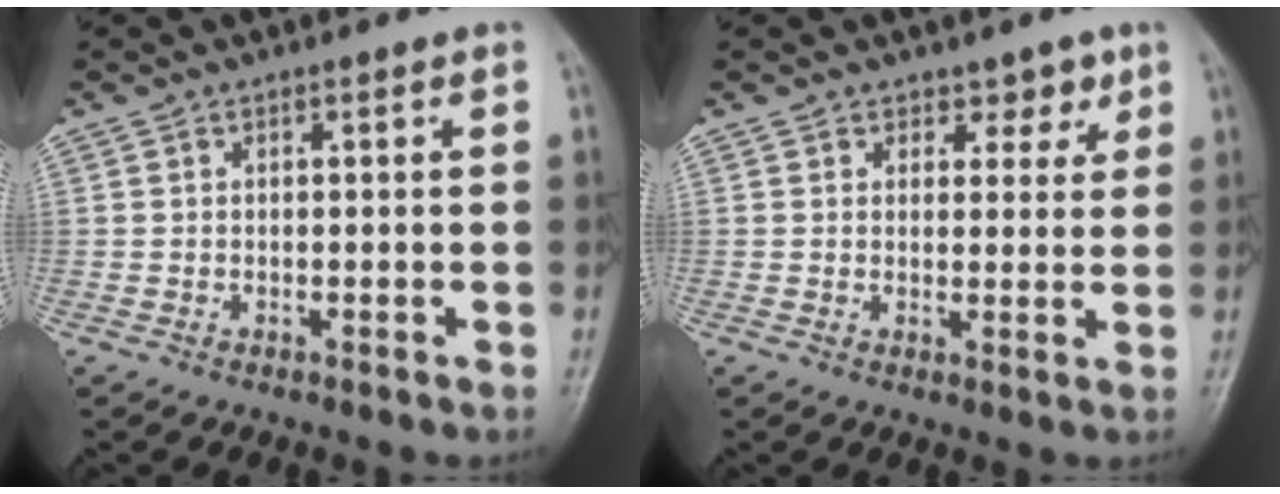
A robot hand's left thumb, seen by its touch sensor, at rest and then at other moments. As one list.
[{"total": 3.9, "force": [2.5, 2.6, 1.4], "torque": [0.014, -0.013, 0.034]}]